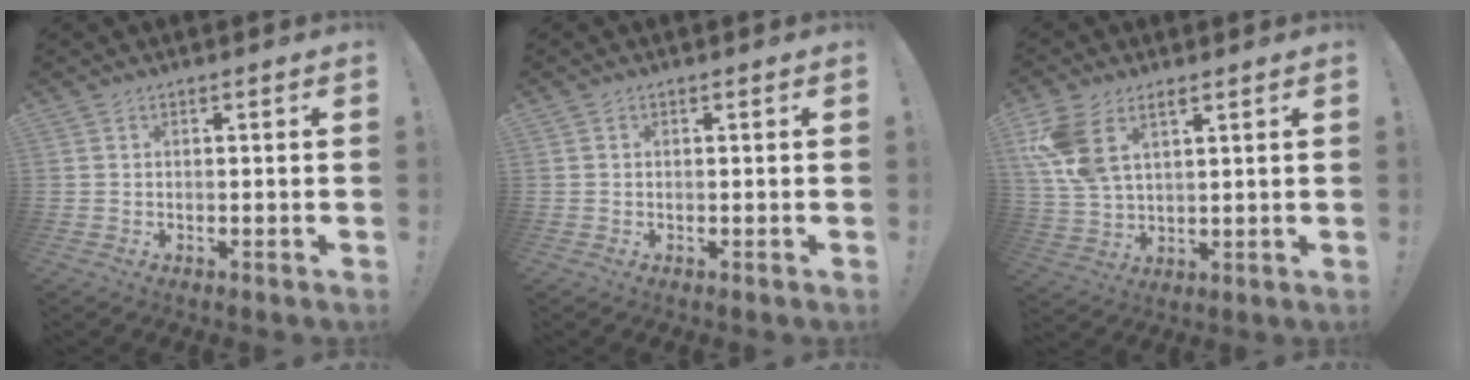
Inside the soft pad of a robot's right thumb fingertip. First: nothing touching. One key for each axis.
{"total": 0.0}
{"total": 9.9, "fx": 5.2, "fy": 5.5, "fz": 6.4, "tx": -0.130, "ty": -0.014, "tz": 0.099}